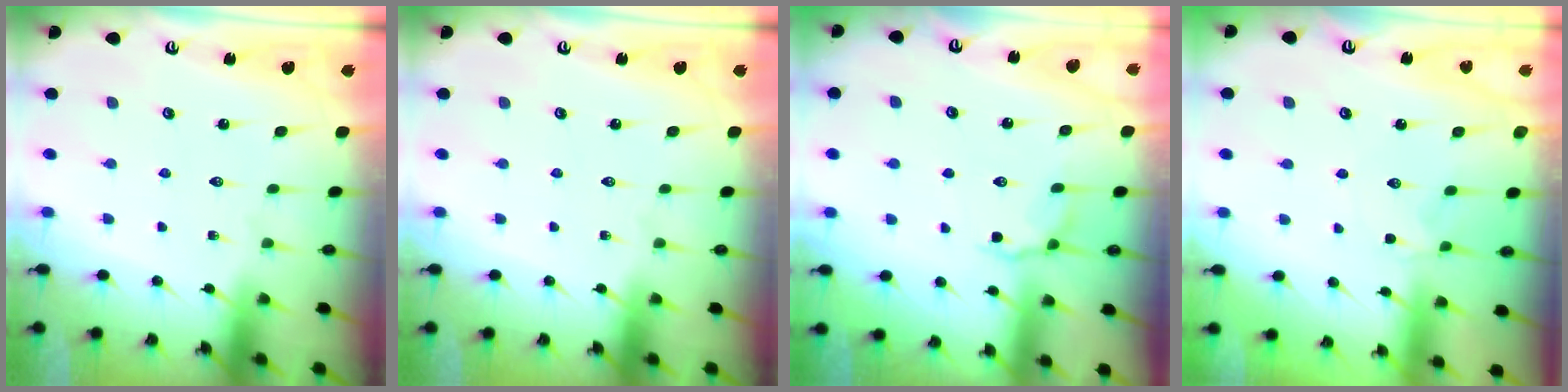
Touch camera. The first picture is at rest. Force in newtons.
{"total": 0.0}
{"total": 4.4, "press": 4.0, "slide": 1.8}
{"total": 1.7, "press": 1.6, "slide": 0.5}